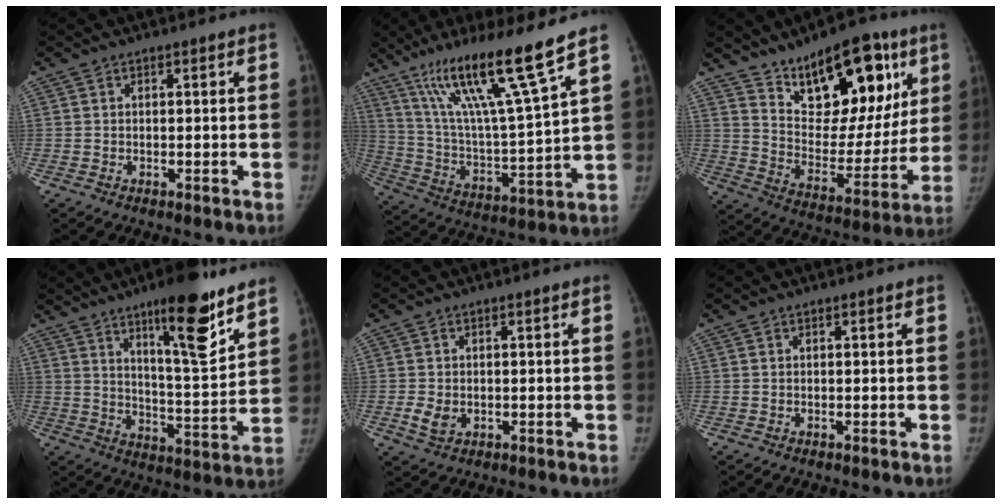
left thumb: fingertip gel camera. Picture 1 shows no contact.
{"total": 19.4, "force": [13.0, 0.2, 14.4], "torque": [-0.234, -0.067, 0.234]}
{"total": 23.5, "force": [13.1, 11.2, 16.0], "torque": [-0.183, -0.051, 0.214]}
{"total": 16.6, "force": [10.5, 3.6, 12.3], "torque": [-0.160, -0.073, 0.167]}
{"total": 3.2, "force": [-0.5, 2.4, 2.1], "torque": [-0.042, -0.004, -0.003]}
{"total": 0.0}